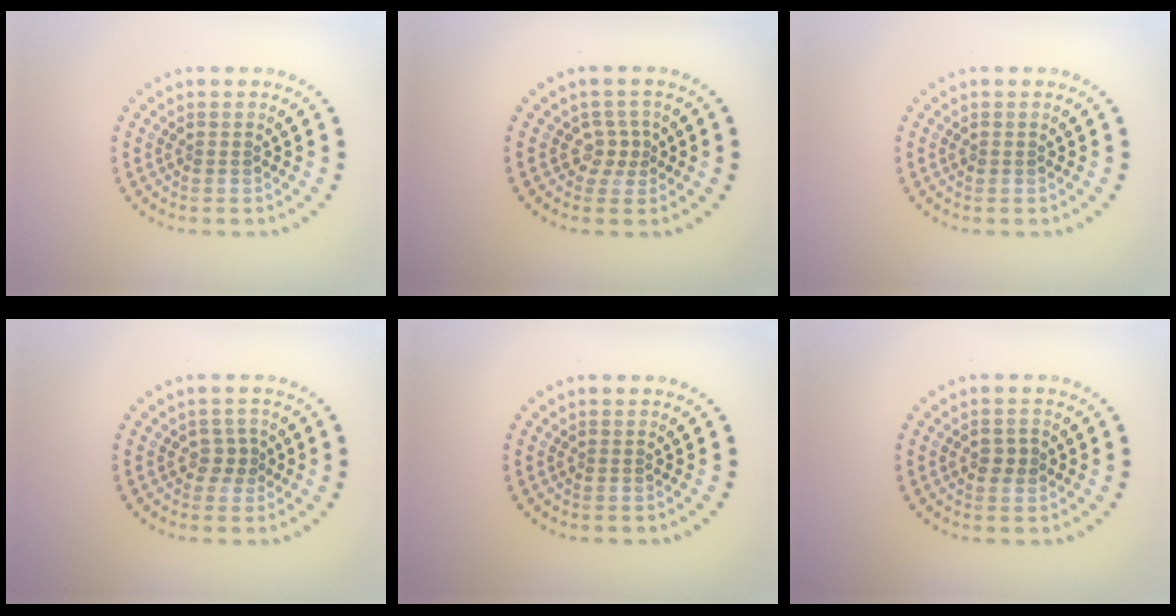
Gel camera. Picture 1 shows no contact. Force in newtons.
{"total": 1.7, "press": 1.2, "slide": 1.2}
{"total": 0.5, "press": 0.5, "slide": 0.1}
{"total": 1.5, "press": 1.3, "slide": 0.7}
{"total": 0.0}
{"total": 1.6, "press": 1.6, "slide": 0.1}